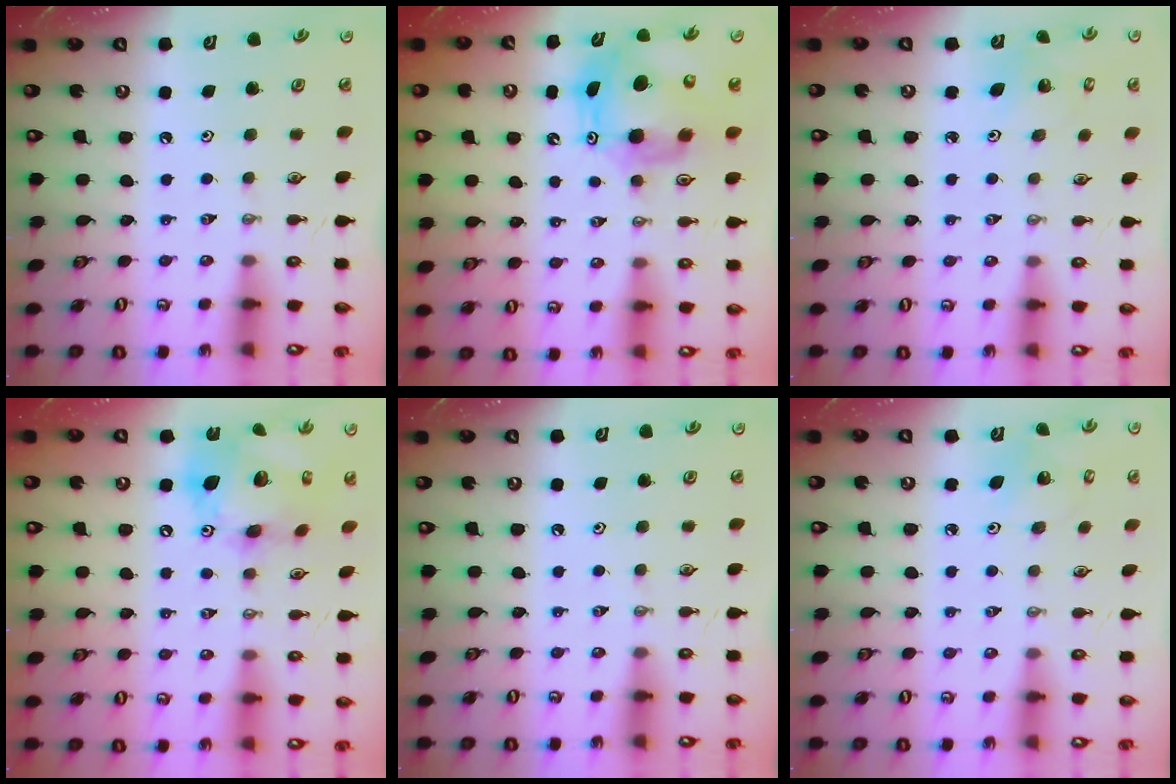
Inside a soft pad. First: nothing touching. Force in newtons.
{"total": 12.5, "press": 12.4, "slide": 1.2}
{"total": 4.5, "press": 4.5, "slide": 0.2}
{"total": 18.4, "press": 18.3, "slide": 2.0}
{"total": 0.0}
{"total": 3.4, "press": 3.4, "slide": 0.2}